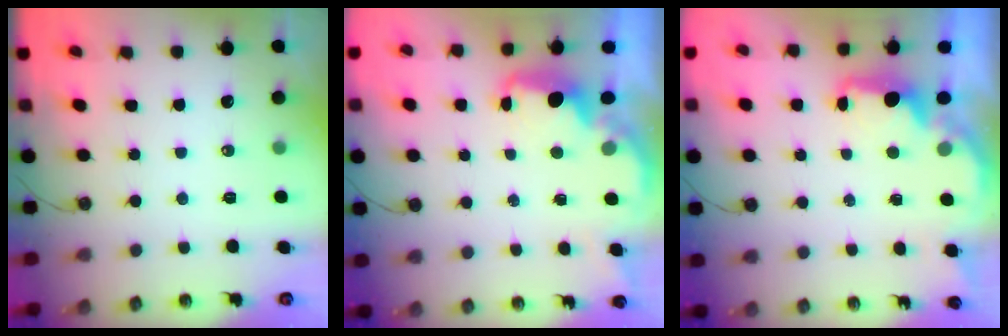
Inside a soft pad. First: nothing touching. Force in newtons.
{"total": 2.0, "press": 1.9, "slide": 0.6}
{"total": 2.5, "press": 2.4, "slide": 0.8}